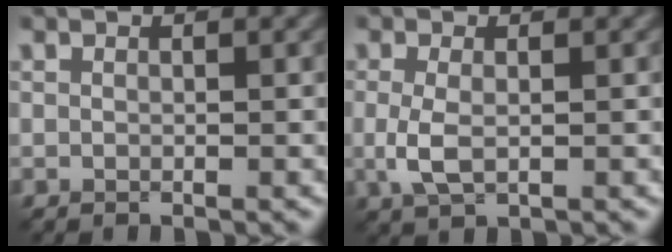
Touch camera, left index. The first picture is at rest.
{"total": 2.5, "force": [-0.3, 1.3, 2.2], "torque": [-0.058, -0.004, -0.005]}